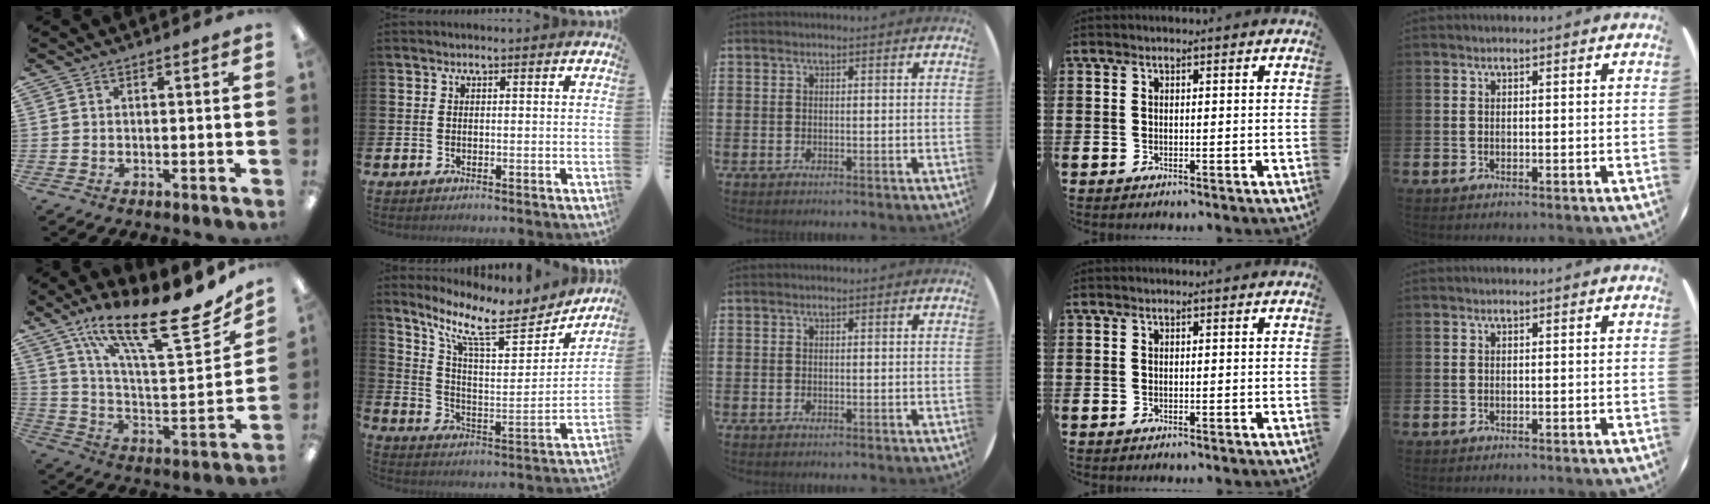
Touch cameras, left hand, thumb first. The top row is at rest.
{"thumb": {"total": 23.9, "force": [16.6, 6.2, 15.9], "torque": [-0.253, -0.106, 0.275]}, "index": {"total": 11.3, "force": [8.9, 3.3, 6.1], "torque": [-0.141, -0.056, 0.150]}}